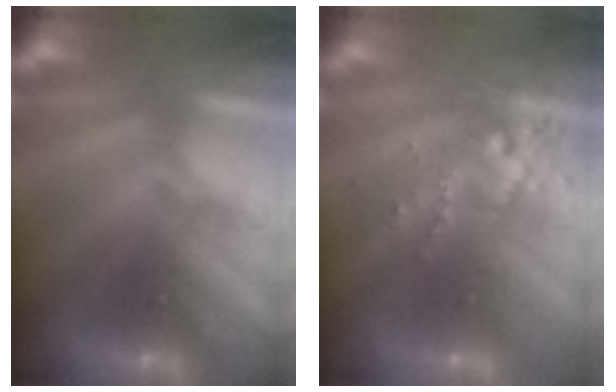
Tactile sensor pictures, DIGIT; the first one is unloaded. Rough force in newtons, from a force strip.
{"total": 2.6}